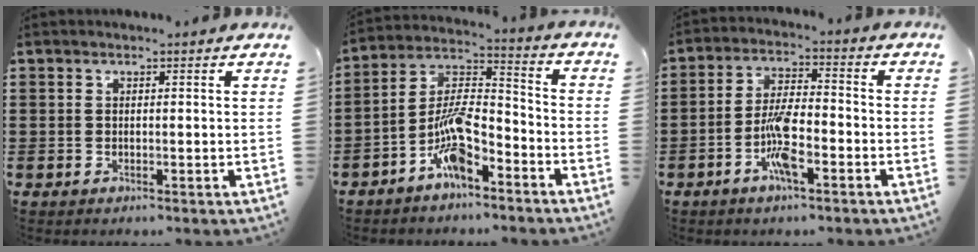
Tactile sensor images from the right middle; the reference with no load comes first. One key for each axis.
{"total": 9.4, "fx": -6.0, "fy": 2.7, "fz": 6.7, "tx": -0.156, "ty": -0.001, "tz": -0.121}
{"total": 7.1, "fx": -3.0, "fy": 1.9, "fz": 6.2, "tx": -0.143, "ty": -0.008, "tz": -0.064}